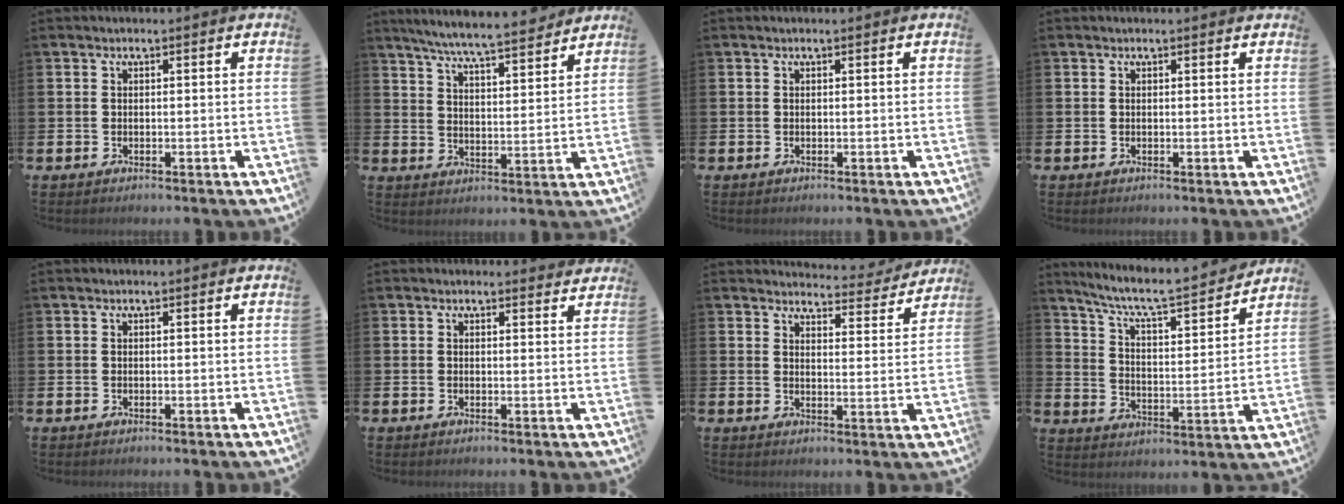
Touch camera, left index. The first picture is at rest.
{"total": 7.2, "force": [6.8, 0.2, 2.3], "torque": [-0.061, -0.046, 0.117]}
{"total": 0.0}
{"total": 0.0}
{"total": 0.0}
{"total": 1.1, "force": [1.0, 0.4, 0.1], "torque": [0.007, -0.001, 0.016]}
{"total": 3.9, "force": [3.8, 0.8, 0.3], "torque": [-0.008, -0.032, 0.063]}
{"total": 7.6, "force": [6.9, 0.9, 3.1], "torque": [-0.093, -0.050, 0.115]}